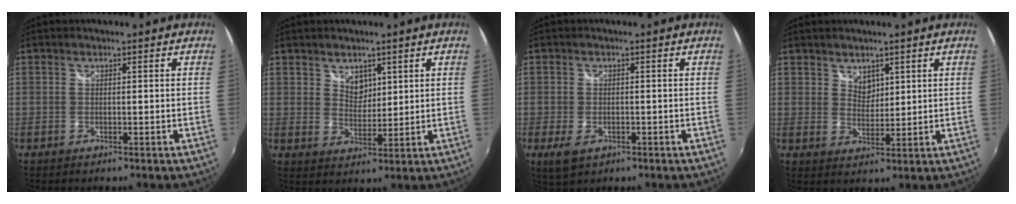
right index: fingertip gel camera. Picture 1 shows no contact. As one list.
[{"total": 3.9, "force": [2.3, 2.6, 1.7], "torque": [-0.019, -0.002, 0.043]}, {"total": 4.2, "force": [-2.0, 2.5, 2.8], "torque": [-0.060, -0.014, -0.032]}, {"total": 3.1, "force": [2.2, 2.0, 1.0], "torque": [-0.009, 0.000, 0.040]}]